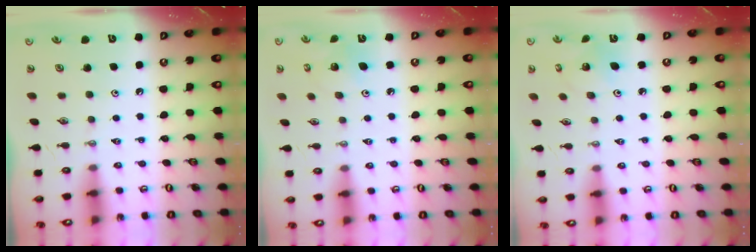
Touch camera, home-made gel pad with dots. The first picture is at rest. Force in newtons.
{"total": 4.2, "press": 4.2, "slide": 0.3}
{"total": 4.1, "press": 4.1, "slide": 0.5}